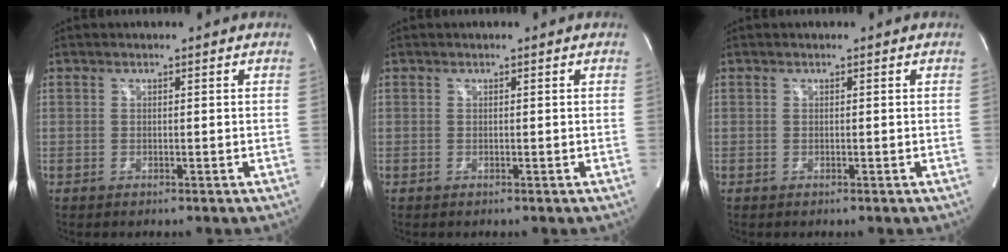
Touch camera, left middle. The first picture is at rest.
{"total": 0.0}
{"total": 0.0}